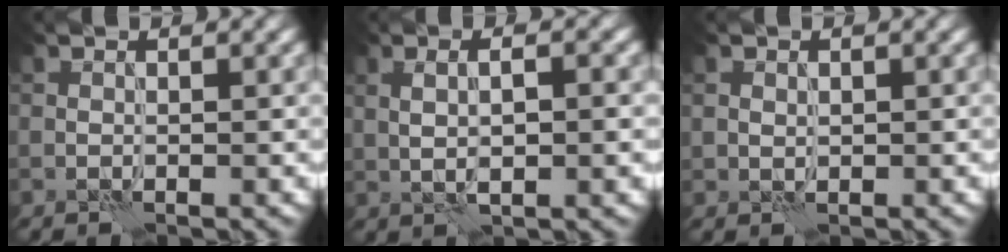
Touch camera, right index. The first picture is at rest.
{"total": 4.3, "force": [0.6, 1.4, 4.0], "torque": [-0.055, 0.009, 0.006]}
{"total": 0.8, "force": [0.4, 0.7, 0.3], "torque": [-0.007, -0.002, 0.009]}